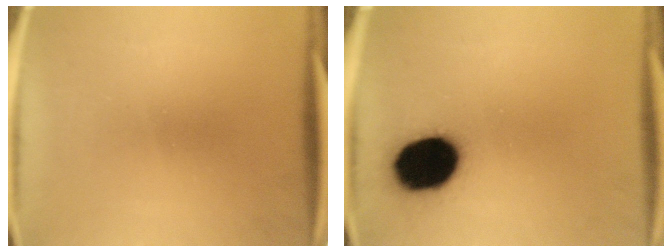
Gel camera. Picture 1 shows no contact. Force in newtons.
{"total": 16.3}